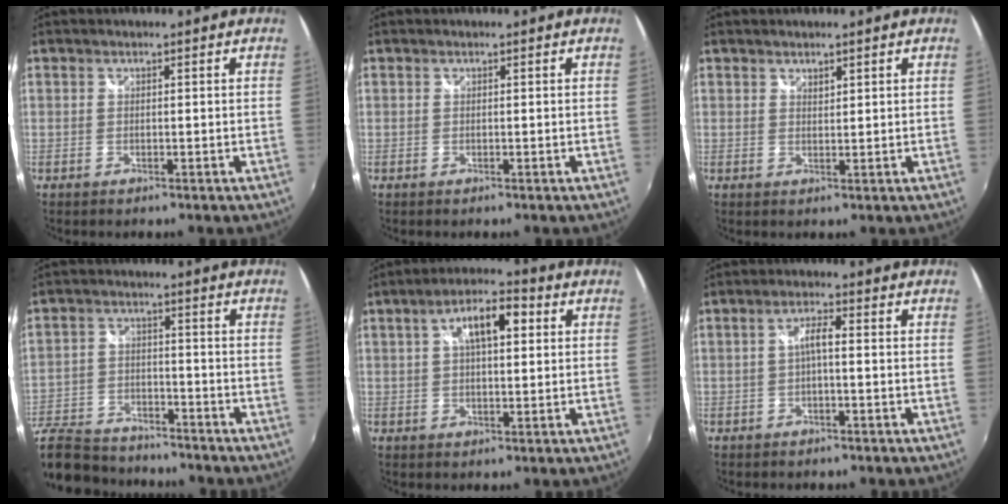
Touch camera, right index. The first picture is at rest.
{"total": 0.0}
{"total": 1.2, "force": [1.1, 0.5, 0.3], "torque": [-0.002, 0.000, 0.019]}
{"total": 18.2, "force": [-14.6, 8.0, 7.4], "torque": [-0.195, -0.012, -0.243]}
{"total": 8.4, "force": [2.3, 3.5, 7.2], "torque": [-0.121, 0.022, 0.036]}
{"total": 2.8, "force": [-0.5, 0.5, 2.7], "torque": [-0.052, 0.008, -0.008]}